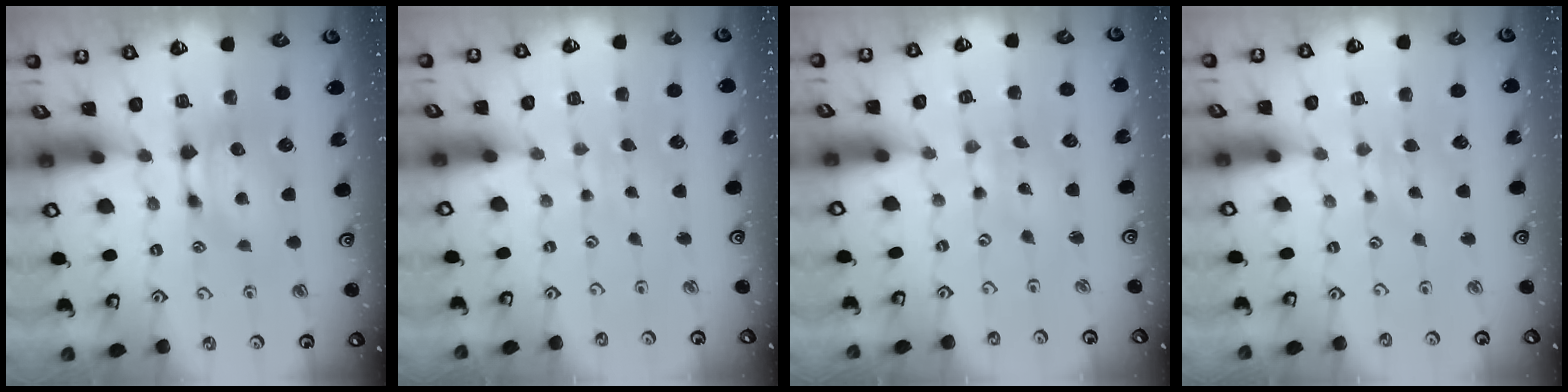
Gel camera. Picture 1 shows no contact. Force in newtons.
{"total": 5.2, "press": 5.2, "slide": 0.3}
{"total": 6.4, "press": 6.4, "slide": 0.4}
{"total": 4.2, "press": 4.1, "slide": 0.3}